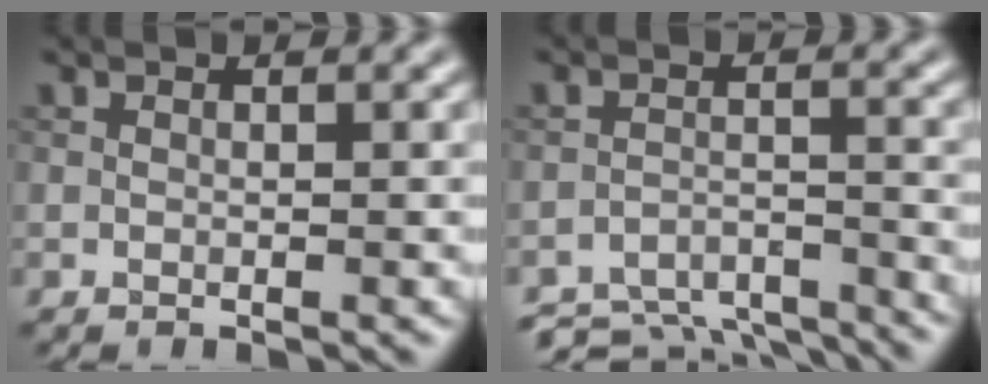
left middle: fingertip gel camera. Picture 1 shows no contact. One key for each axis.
{"total": 7.7, "fx": -7.3, "fy": 2.1, "fz": 1.6, "tx": -0.029, "ty": -0.017, "tz": -0.105}